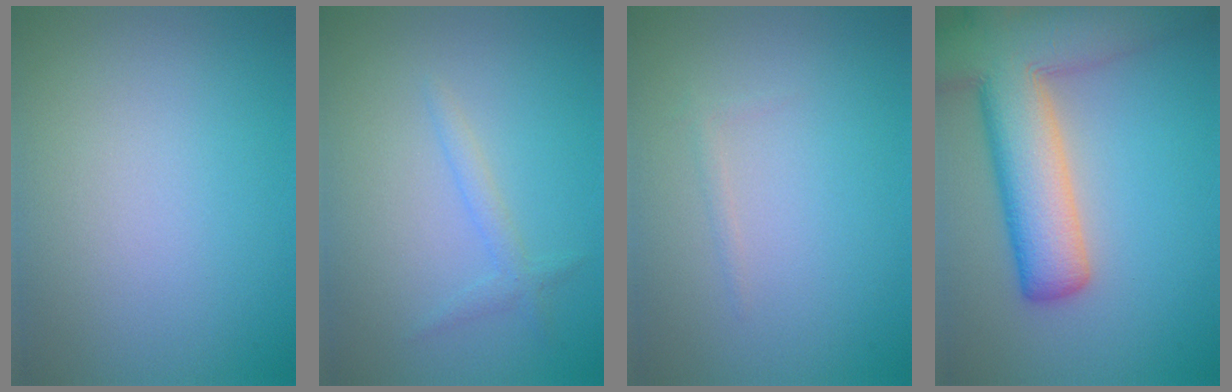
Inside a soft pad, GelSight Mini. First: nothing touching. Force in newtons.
{"total": 1.3, "press": 1.3, "slide": 0.1}
{"total": 0.6, "press": 0.6, "slide": 0.1}
{"total": 11.5, "press": 11.5, "slide": 0.7}